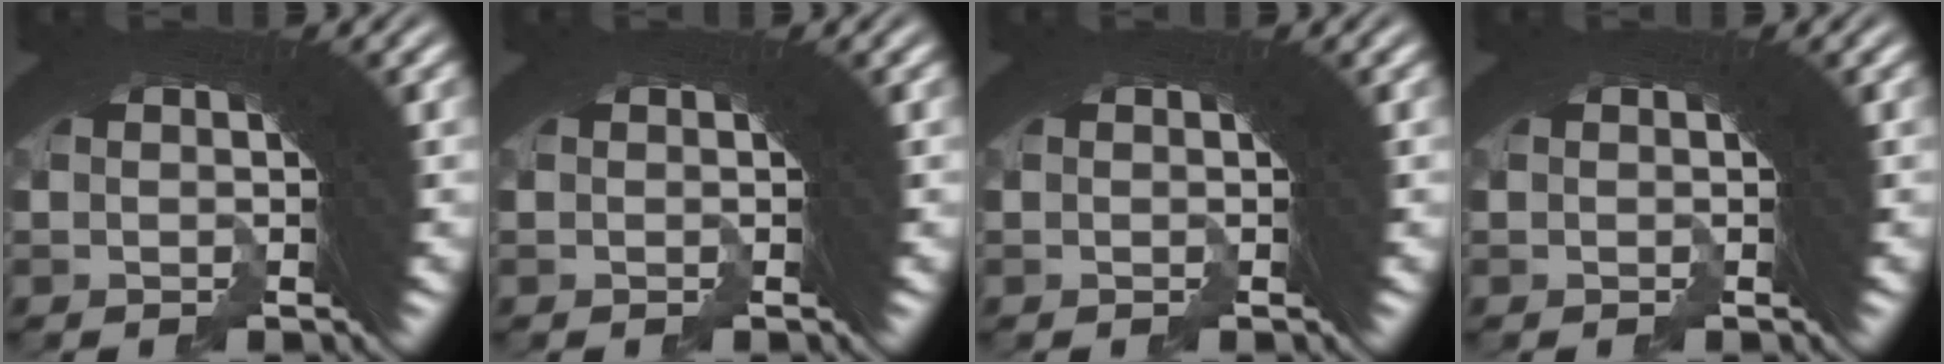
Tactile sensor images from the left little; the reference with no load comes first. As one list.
[{"total": 0.0}, {"total": 0.0}, {"total": 0.0}]